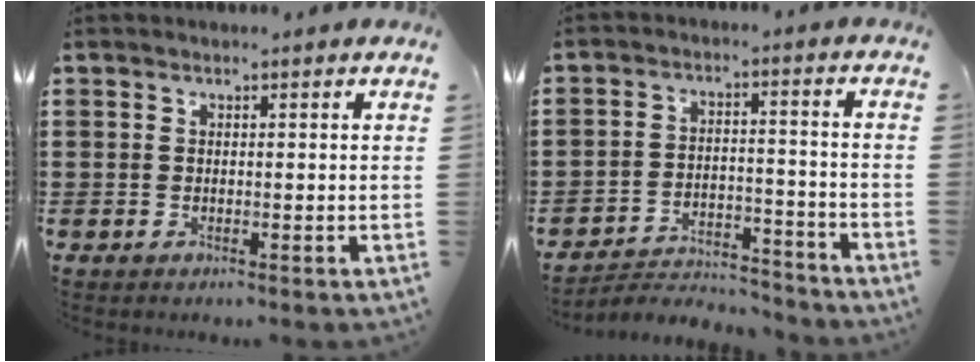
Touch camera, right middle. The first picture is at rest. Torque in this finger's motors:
{"motor_torque": [-0.45, -1.00, -0.60, -0.08]}